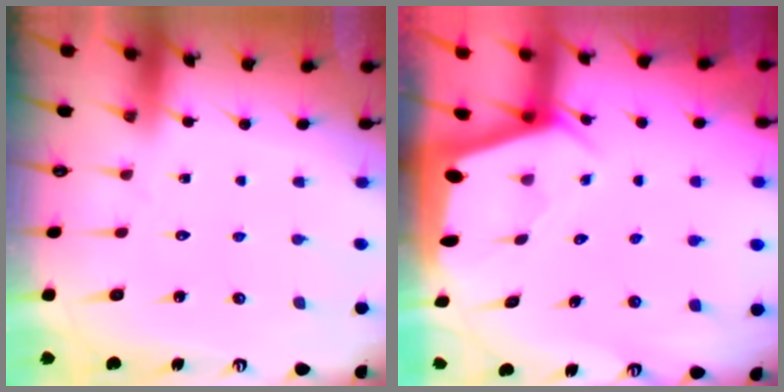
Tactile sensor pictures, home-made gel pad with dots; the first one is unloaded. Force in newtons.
{"total": 2.0, "press": 2.0, "slide": 0.3}